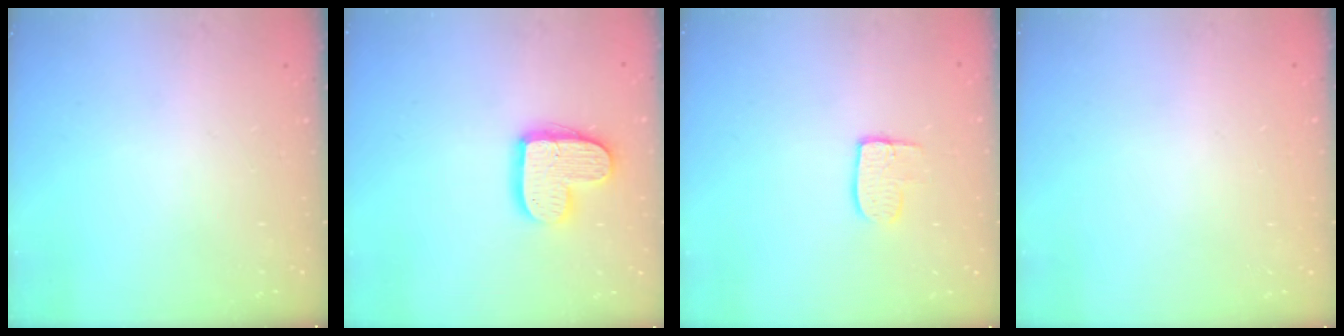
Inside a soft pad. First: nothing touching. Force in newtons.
{"total": 13.8, "press": 13.8, "slide": 0.9}
{"total": 7.0, "press": 7.0, "slide": 0.4}
{"total": 0.0}